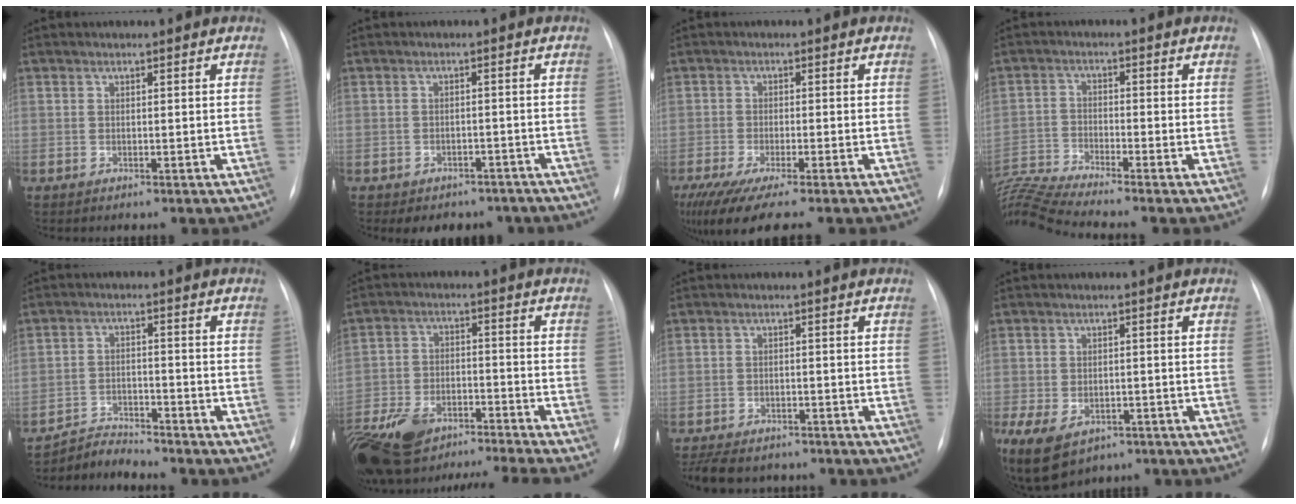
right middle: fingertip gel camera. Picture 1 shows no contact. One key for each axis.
{"total": 7.1, "fx": -5.8, "fy": 4.0, "fz": 1.4, "tx": -0.009, "ty": 0.019, "tz": -0.063}
{"total": 10.4, "fx": -7.9, "fy": 1.1, "fz": 6.7, "tx": -0.108, "ty": -0.023, "tz": -0.132}
{"total": 12.0, "fx": -11.0, "fy": -1.7, "fz": 4.3, "tx": -0.105, "ty": 0.000, "tz": -0.205}
{"total": 4.3, "fx": -4.2, "fy": -0.3, "fz": -0.9, "tx": 0.017, "ty": -0.010, "tz": -0.072}
{"total": 14.4, "fx": -12.1, "fy": 2.2, "fz": 7.6, "tx": -0.156, "ty": 0.007, "tz": -0.214}
{"total": 10.8, "fx": -9.2, "fy": 4.1, "fz": 3.8, "tx": -0.078, "ty": -0.004, "tz": -0.125}
{"total": 14.2, "fx": -7.6, "fy": 9.6, "fz": 7.2, "tx": -0.188, "ty": -0.008, "tz": -0.102}